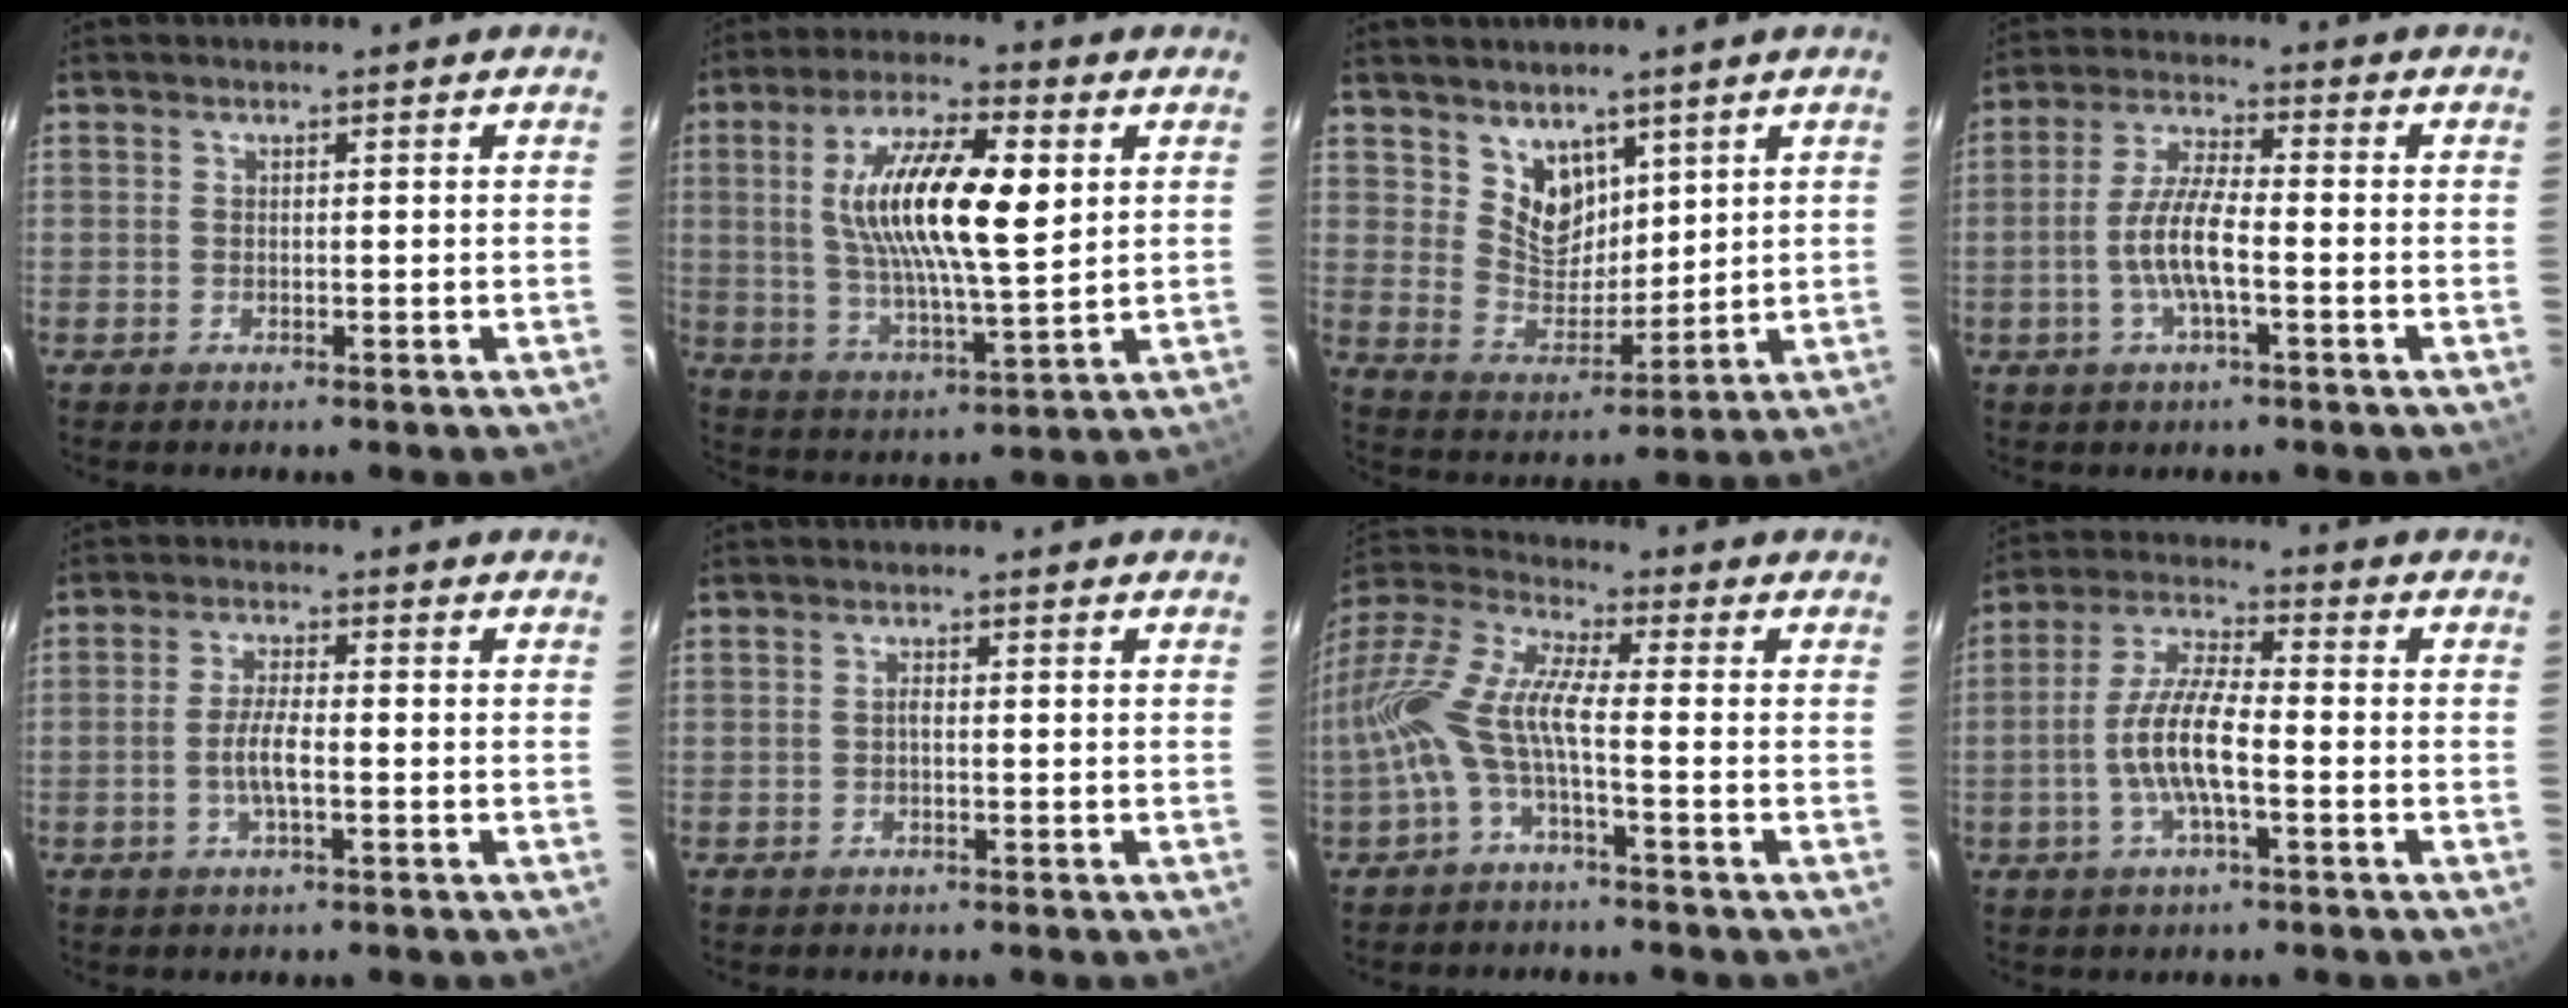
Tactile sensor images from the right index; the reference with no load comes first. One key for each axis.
{"total": 16.6, "fx": 3.7, "fy": 4.6, "fz": 15.5, "tx": -0.284, "ty": 0.008, "tz": 0.067}
{"total": 7.9, "fx": 5.0, "fy": 5.3, "fz": 2.9, "tx": -0.045, "ty": -0.001, "tz": 0.106}
{"total": 8.1, "fx": -2.3, "fy": 1.7, "fz": 7.6, "tx": -0.154, "ty": 0.003, "tz": -0.045}
{"total": 4.5, "fx": -1.3, "fy": 0.8, "fz": 4.2, "tx": -0.084, "ty": 0.000, "tz": -0.026}
{"total": 0.6, "fx": -0.3, "fy": 0.2, "fz": 0.5, "tx": -0.009, "ty": 0.005, "tz": -0.006}
{"total": 11.8, "fx": -2.5, "fy": 2.5, "fz": 11.2, "tx": -0.235, "ty": 0.010, "tz": -0.055}
{"total": 9.8, "fx": -2.7, "fy": 2.3, "fz": 9.1, "tx": -0.188, "ty": 0.003, "tz": -0.054}